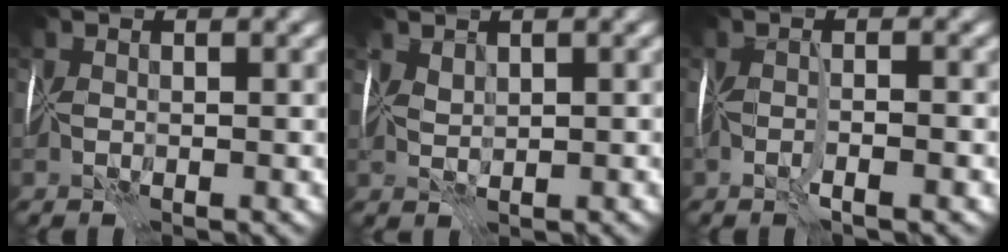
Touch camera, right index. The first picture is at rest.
{"total": 1.0, "force": [0.8, -0.4, 0.0], "torque": [0.002, -0.002, 0.017]}
{"total": 1.6, "force": [-1.0, -1.1, 0.4], "torque": [-0.004, -0.004, -0.023]}